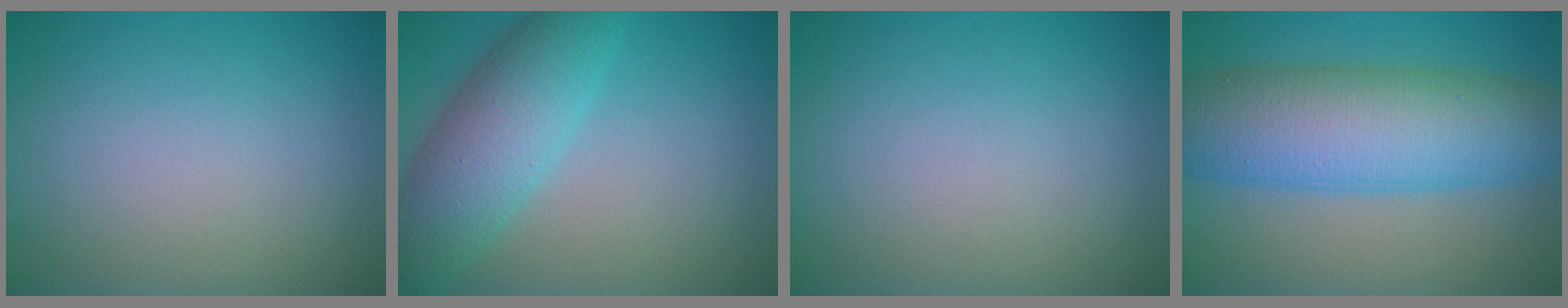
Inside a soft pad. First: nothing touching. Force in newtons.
{"total": 6.9, "press": 6.9, "slide": 0.1}
{"total": 0.0}
{"total": 10.4, "press": 10.4, "slide": 0.1}